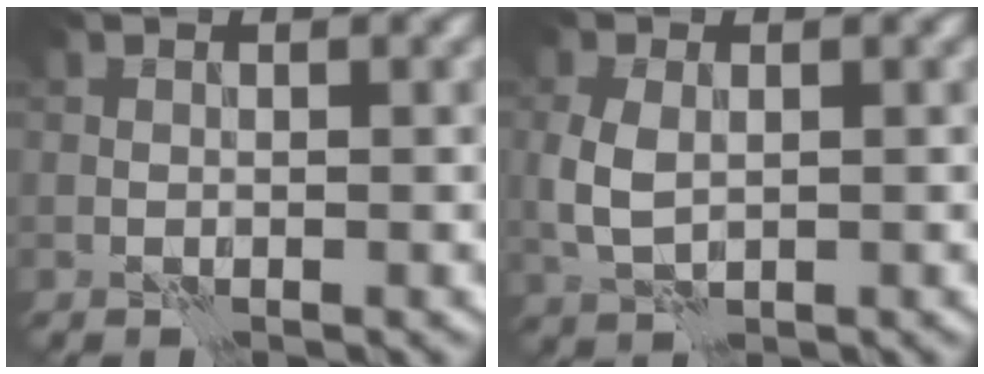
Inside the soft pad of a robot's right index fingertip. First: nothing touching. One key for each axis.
{"total": 3.1, "fx": 0.1, "fy": 2.1, "fz": 2.3, "tx": -0.061, "ty": 0.004, "tz": 0.007}